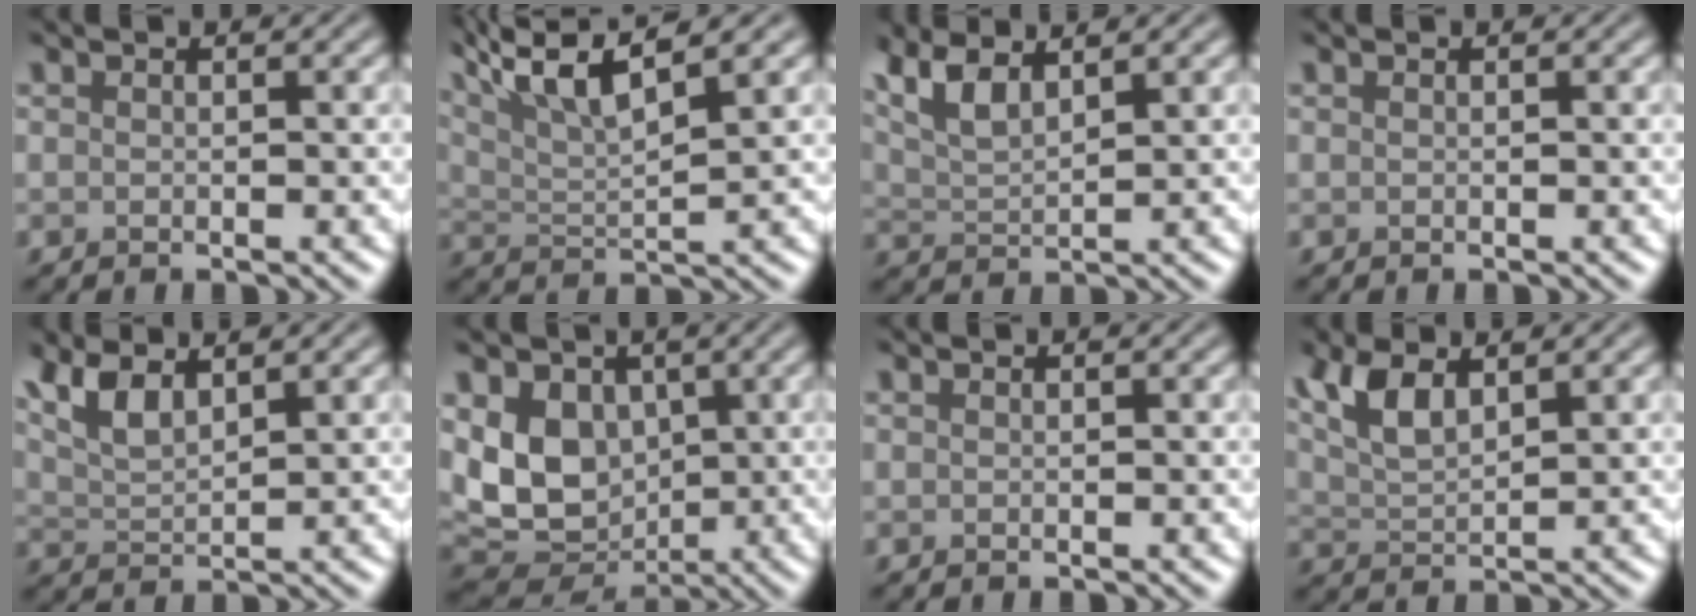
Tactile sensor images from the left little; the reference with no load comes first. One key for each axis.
{"total": 7.6, "fx": 5.1, "fy": 1.8, "fz": 5.4, "tx": -0.101, "ty": 0.019, "tz": 0.090}
{"total": 4.6, "fx": 3.1, "fy": 1.4, "fz": 3.1, "tx": -0.074, "ty": 0.008, "tz": 0.064}
{"total": 0.0}
{"total": 4.3, "fx": 2.9, "fy": 1.5, "fz": 2.8, "tx": -0.071, "ty": 0.004, "tz": 0.060}
{"total": 8.0, "fx": 0.9, "fy": 6.1, "fz": 5.0, "tx": -0.103, "ty": -0.016, "tz": 0.018}
{"total": 0.0}
{"total": 4.5, "fx": 2.5, "fy": 1.8, "fz": 3.3, "tx": -0.079, "ty": 0.004, "tz": 0.052}